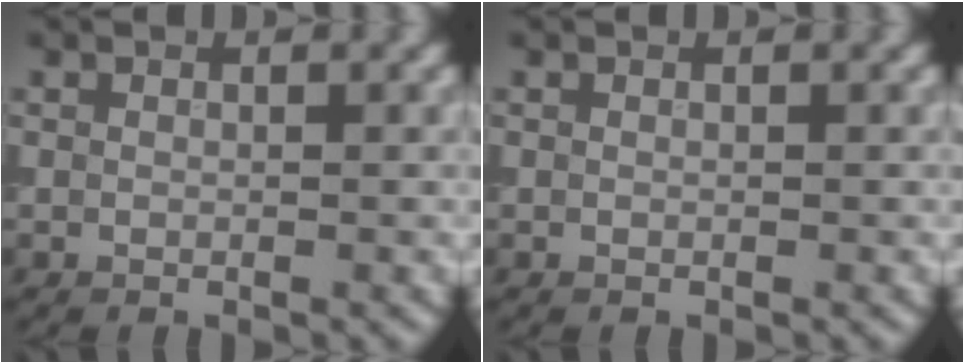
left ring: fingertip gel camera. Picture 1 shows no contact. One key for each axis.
{"total": 0.0}